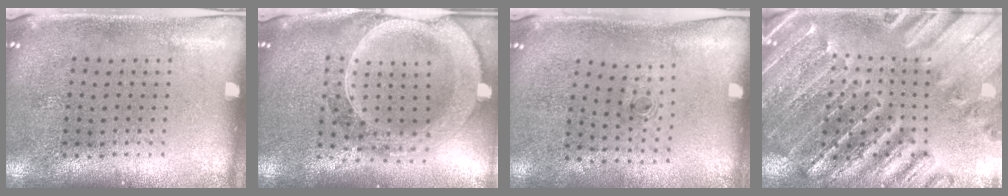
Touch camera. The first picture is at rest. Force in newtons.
{"total": 2.7, "press": 2.4, "slide": 1.4}
{"total": 0.6, "press": 0.2, "slide": 0.5}
{"total": 2.7, "press": 2.7, "slide": 0.4}